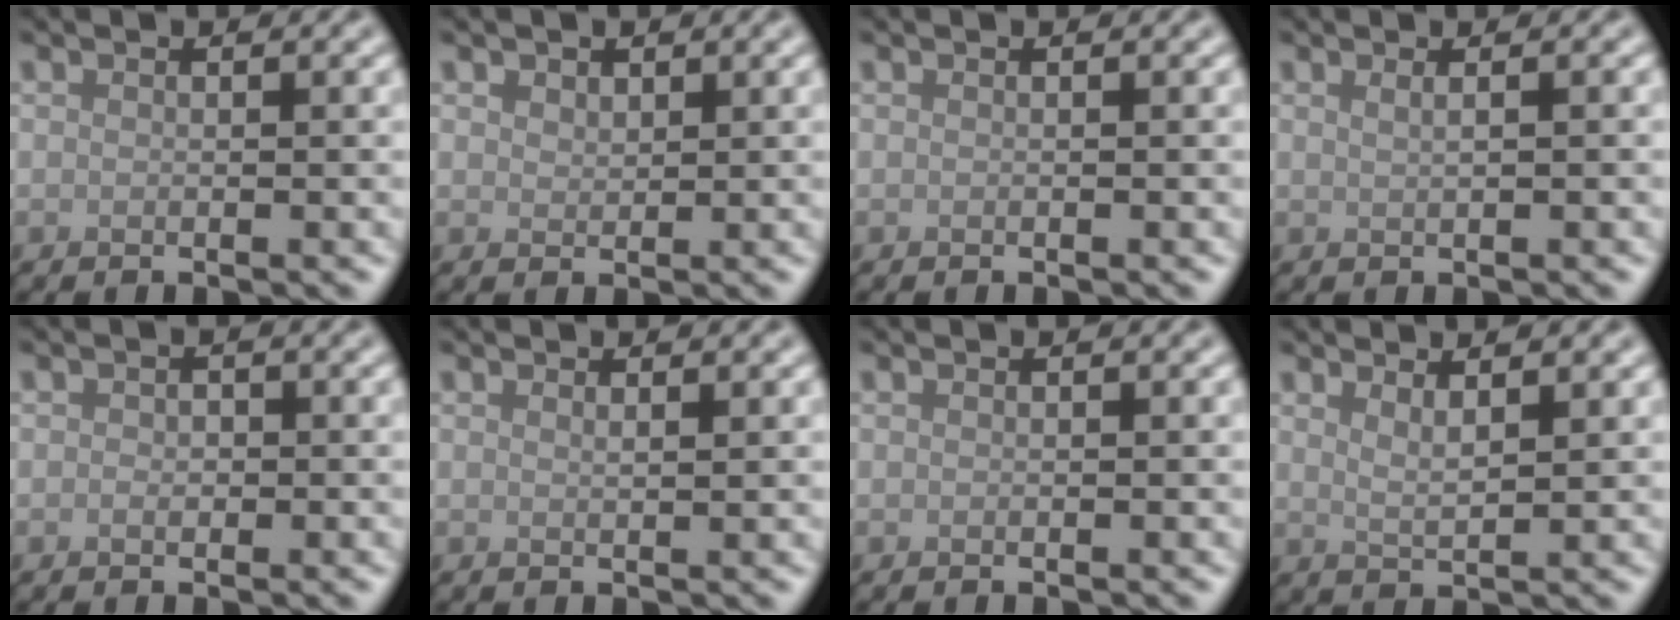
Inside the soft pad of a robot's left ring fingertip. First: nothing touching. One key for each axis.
{"total": 1.1, "fx": 0.8, "fy": 0.7, "fz": 0.2, "tx": -0.006, "ty": -0.003, "tz": 0.016}
{"total": 0.0}
{"total": 1.3, "fx": 0.6, "fy": 0.6, "fz": 0.9, "tx": -0.007, "ty": -0.004, "tz": 0.000}
{"total": 0.9, "fx": -0.1, "fy": 0.7, "fz": 0.6, "tx": -0.009, "ty": -0.003, "tz": -0.004}
{"total": 0.7, "fx": 0.5, "fy": 0.1, "fz": 0.4, "tx": 0.000, "ty": -0.001, "tz": 0.008}
{"total": 0.0}
{"total": 2.1, "fx": 1.5, "fy": 0.6, "fz": 1.4, "tx": -0.015, "ty": -0.003, "tz": 0.025}